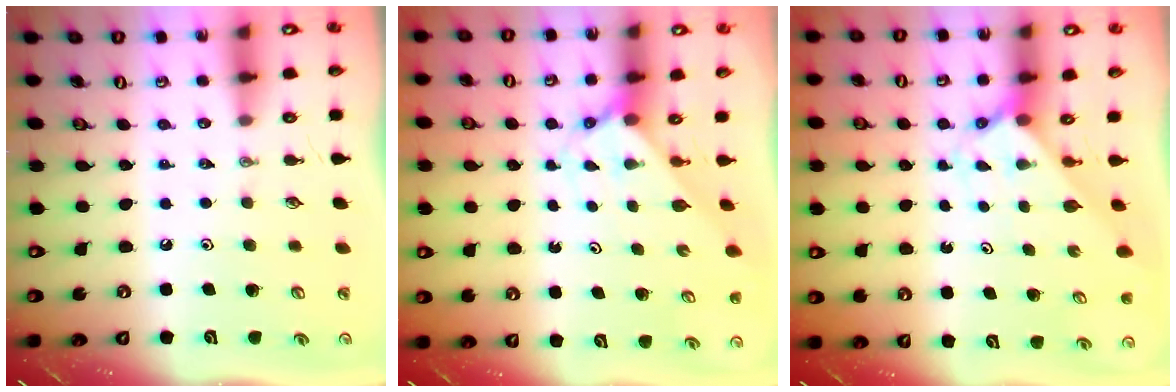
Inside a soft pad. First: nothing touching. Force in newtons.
{"total": 2.6, "press": 2.6, "slide": 0.3}
{"total": 2.1, "press": 2.1, "slide": 0.2}